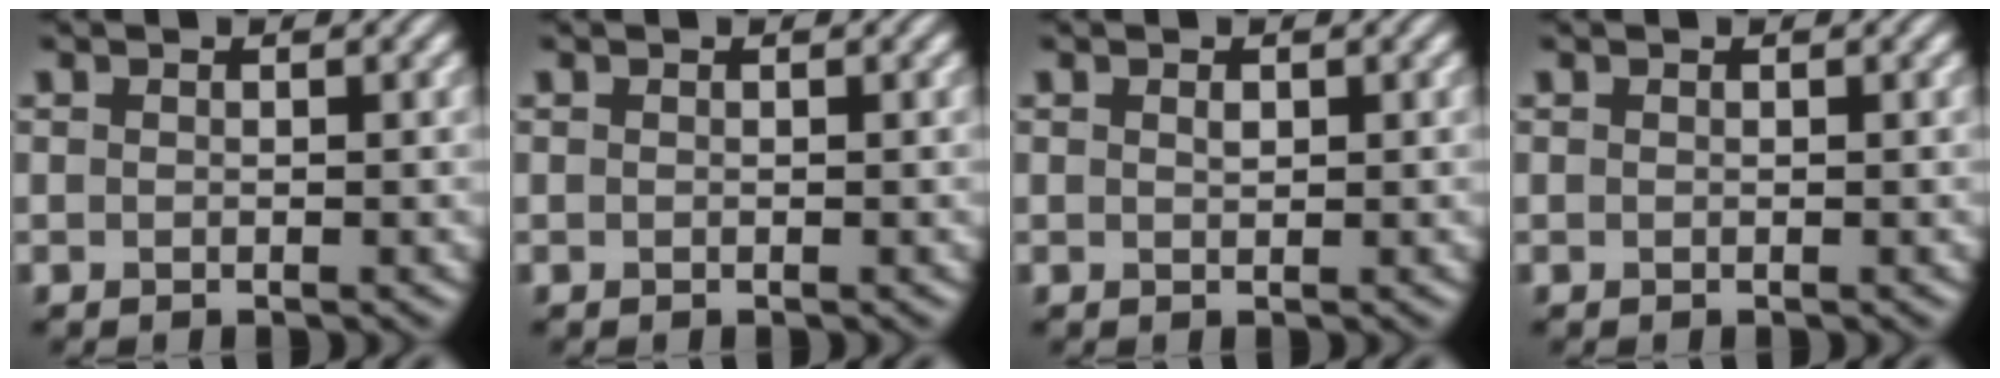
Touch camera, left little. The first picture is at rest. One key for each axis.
{"total": 0.0}
{"total": 0.6, "fx": 0.3, "fy": 0.3, "fz": 0.4, "tx": -0.010, "ty": 0.001, "tz": 0.005}
{"total": 0.0}